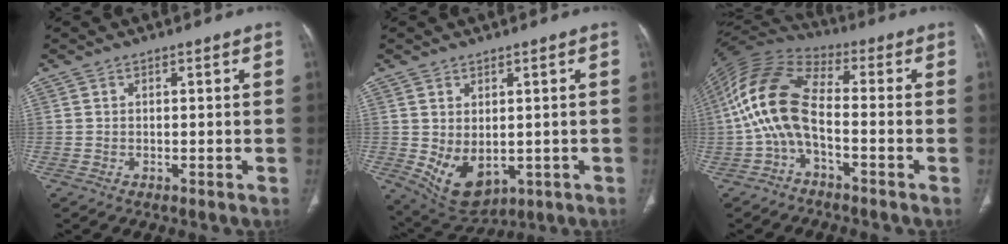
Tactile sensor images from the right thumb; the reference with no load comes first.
{"total": 8.5, "force": [-1.0, 5.4, 6.5], "torque": [-0.100, -0.007, 0.014]}
{"total": 13.3, "force": [-2.5, 6.4, 11.3], "torque": [-0.236, 0.051, -0.061]}